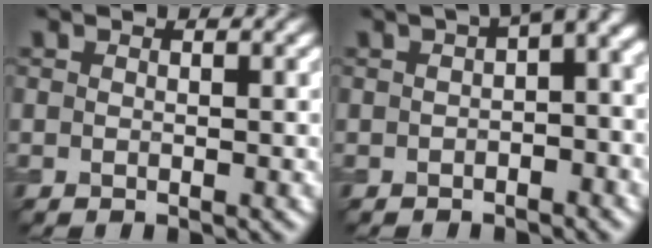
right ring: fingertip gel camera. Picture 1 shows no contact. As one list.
[{"total": 5.8, "force": [0.9, 2.4, 5.2], "torque": [-0.049, 0.016, 0.005]}]